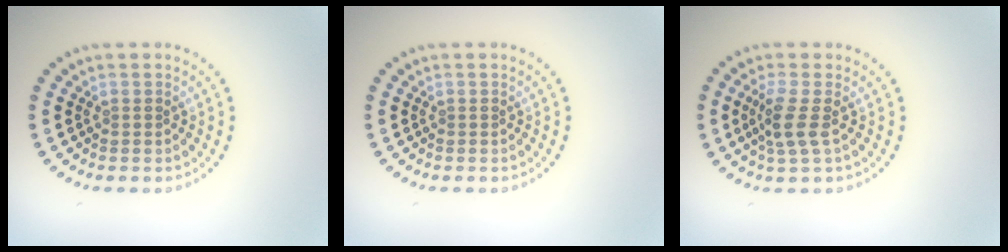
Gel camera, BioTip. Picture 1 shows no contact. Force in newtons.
{"total": 0.0}
{"total": 2.6, "press": 2.1, "slide": 1.5}